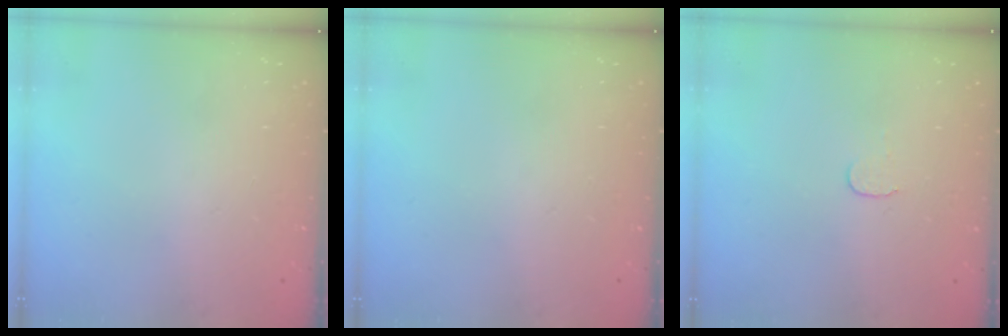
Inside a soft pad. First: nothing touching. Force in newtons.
{"total": 0.0}
{"total": 3.7, "press": 3.7, "slide": 0.3}